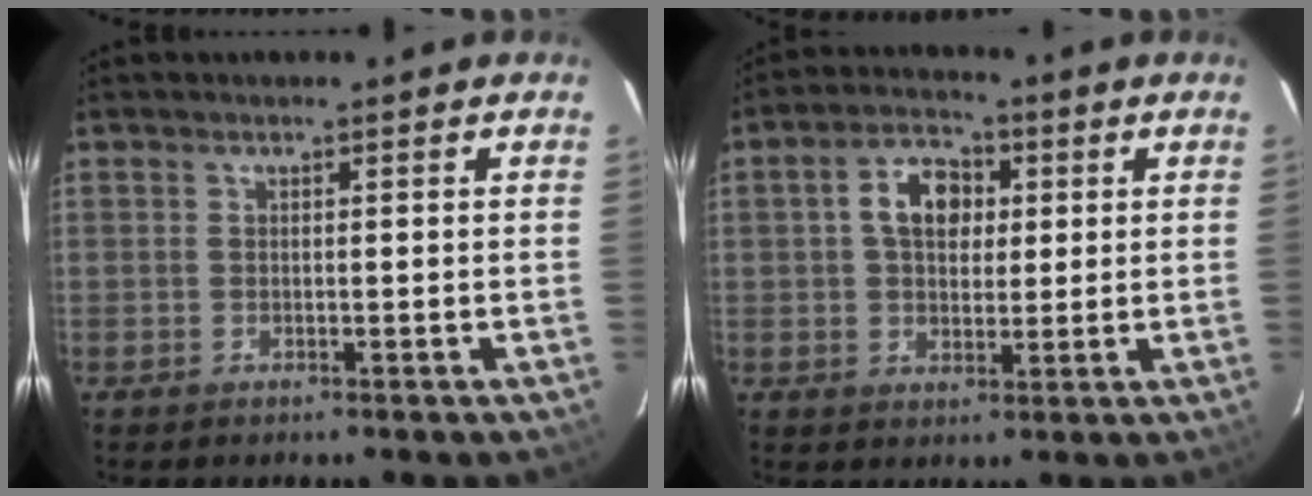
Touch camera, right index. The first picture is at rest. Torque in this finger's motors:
{"motor_torque": [0.49, -0.21, 0.54, 0.11]}